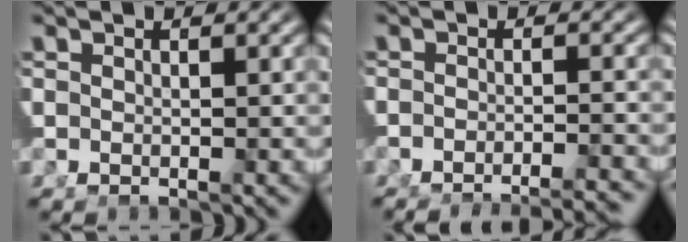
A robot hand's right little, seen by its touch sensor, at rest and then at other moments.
{"total": 7.0, "force": [-6.8, 1.0, 1.4], "torque": [-0.001, -0.011, -0.102]}